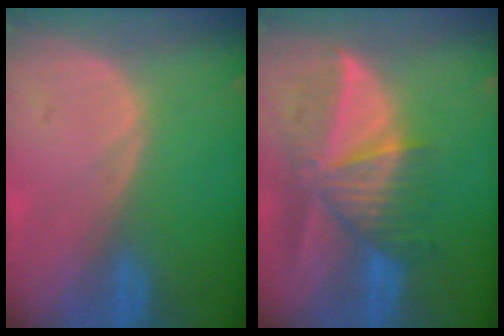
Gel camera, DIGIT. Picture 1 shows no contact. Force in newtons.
{"total": 9.2, "press": 8.3, "slide": 4.0}